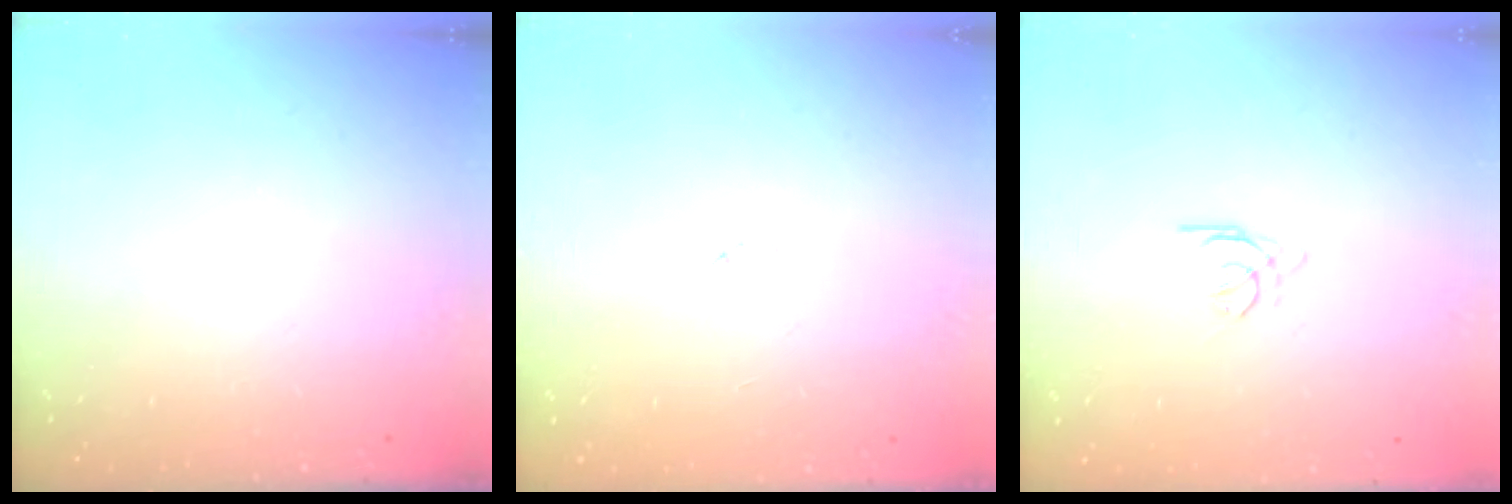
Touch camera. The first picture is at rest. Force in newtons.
{"total": 3.0, "press": 3.0, "slide": 0.1}
{"total": 1.2, "press": 1.1, "slide": 0.4}